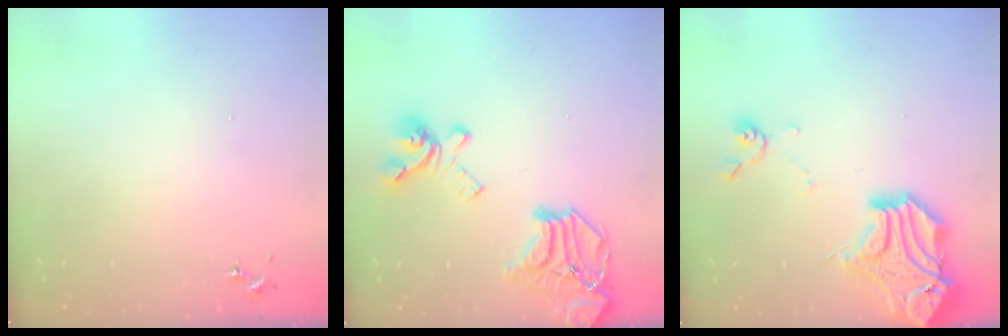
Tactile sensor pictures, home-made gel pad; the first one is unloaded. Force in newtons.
{"total": 20.3, "press": 20.2, "slide": 2.2}
{"total": 20.2, "press": 20.0, "slide": 2.5}